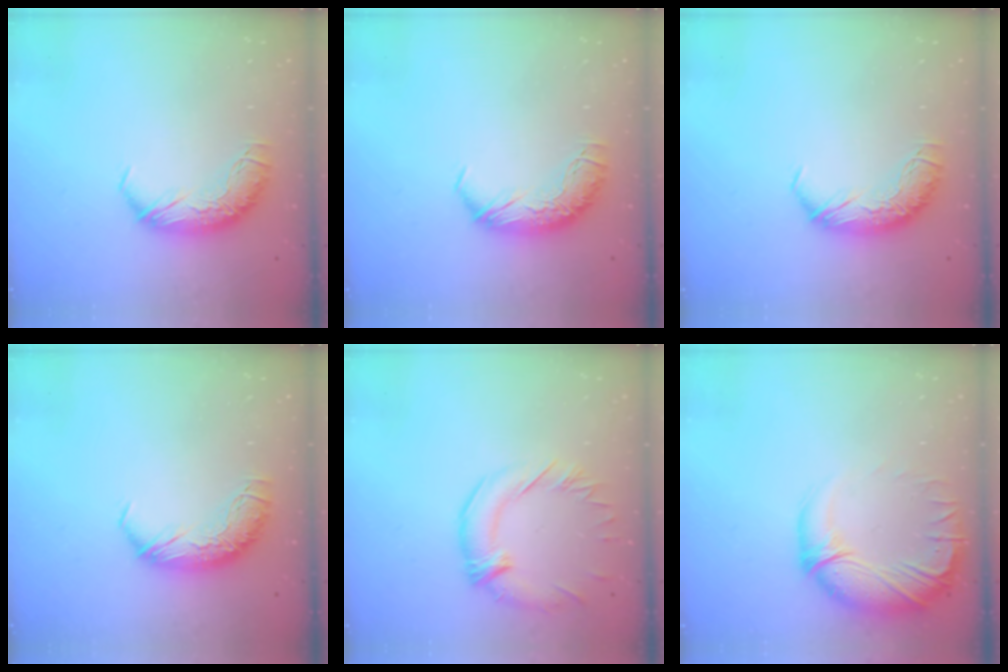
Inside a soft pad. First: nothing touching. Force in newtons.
{"total": 0.0}
{"total": 0.0}
{"total": 0.0}
{"total": 2.1, "press": 1.3, "slide": 1.6}
{"total": 3.5, "press": 0.6, "slide": 3.4}